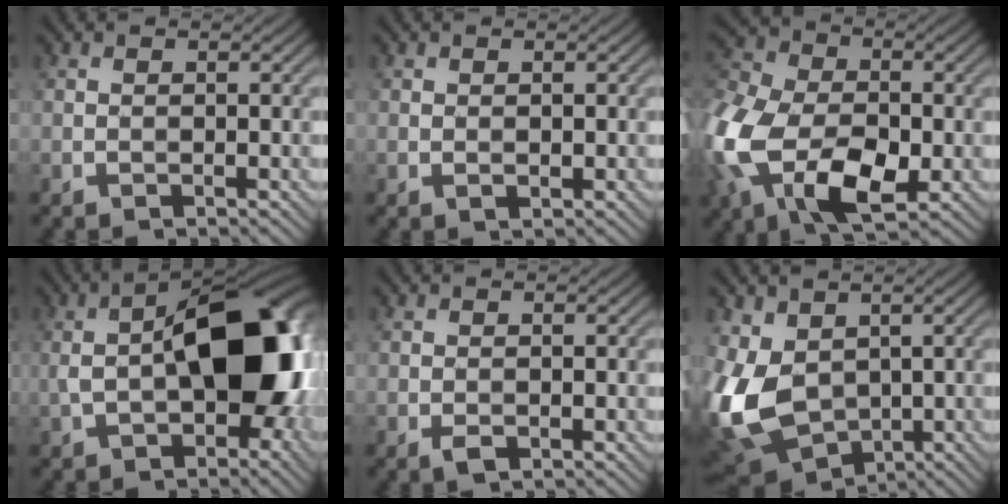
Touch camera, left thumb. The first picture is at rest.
{"total": 0.7, "force": [-0.1, 0.4, 0.6], "torque": [-0.011, -0.002, 0.000]}
{"total": 15.9, "force": [-4.6, 10.3, 11.2], "torque": [-0.293, -0.034, -0.087]}
{"total": 15.3, "force": [-0.7, 8.1, 13.0], "torque": [-0.199, 0.003, -0.015]}
{"total": 1.1, "force": [-0.6, 0.5, 0.8], "torque": [-0.018, -0.003, -0.011]}
{"total": 11.3, "force": [-0.2, 8.0, 7.9], "torque": [-0.224, -0.013, -0.009]}